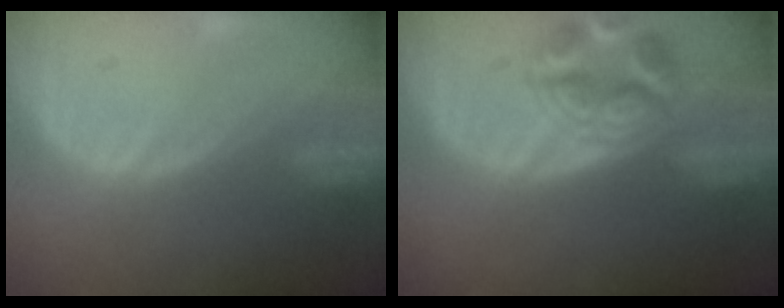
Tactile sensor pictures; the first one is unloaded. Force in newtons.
{"total": 6.8, "press": 6.3, "slide": 2.6}